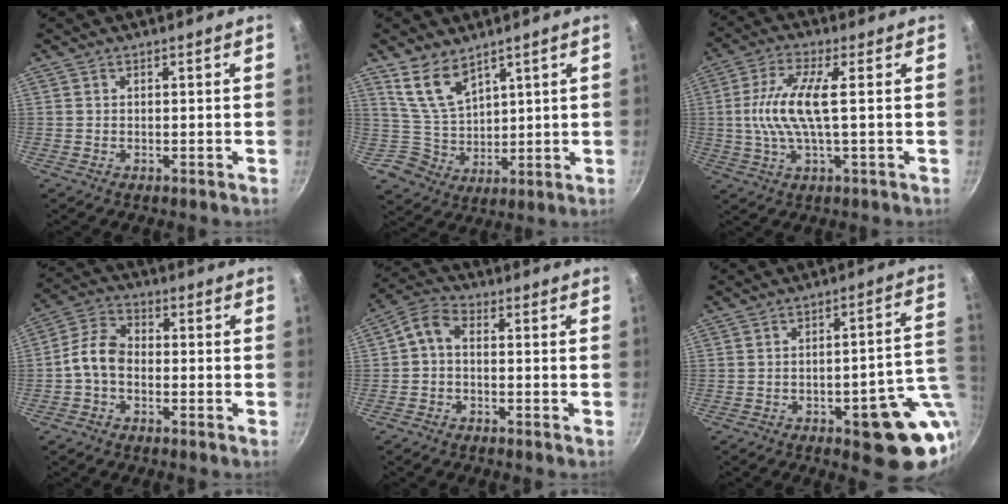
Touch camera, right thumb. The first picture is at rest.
{"total": 8.4, "force": [5.6, 5.4, 3.3], "torque": [-0.039, -0.042, 0.123]}
{"total": 10.0, "force": [0.4, 2.6, 9.7], "torque": [-0.210, 0.009, 0.006]}
{"total": 6.9, "force": [-1.6, 4.5, 4.9], "torque": [-0.092, 0.033, -0.046]}
{"total": 3.4, "force": [-0.9, 2.4, 2.2], "torque": [-0.052, 0.024, -0.027]}
{"total": 16.2, "force": [-4.5, 5.8, 14.5], "torque": [-0.127, 0.025, -0.053]}